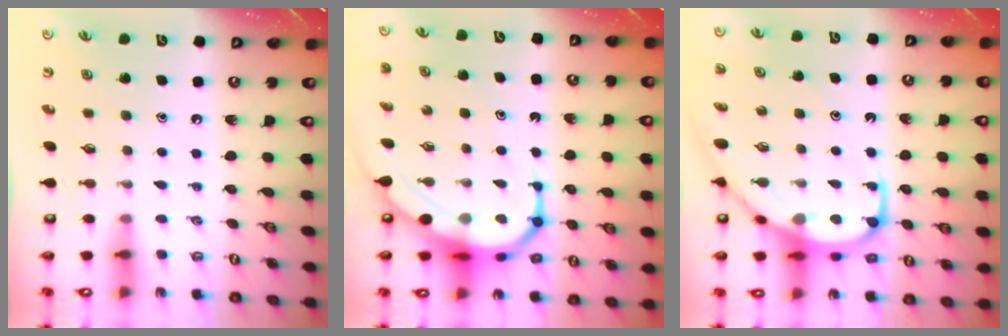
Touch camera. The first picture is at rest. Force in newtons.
{"total": 13.6, "press": 13.5, "slide": 1.5}
{"total": 14.0, "press": 14.0, "slide": 1.2}